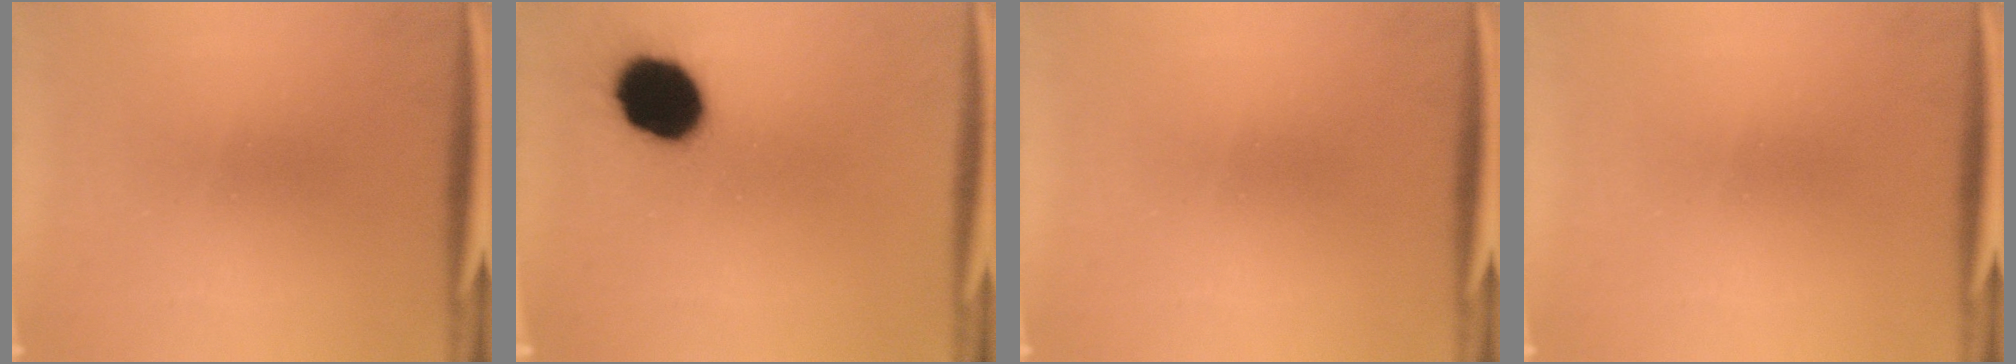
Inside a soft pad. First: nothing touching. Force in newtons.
{"total": 14.6}
{"total": 0.0}
{"total": 0.0}